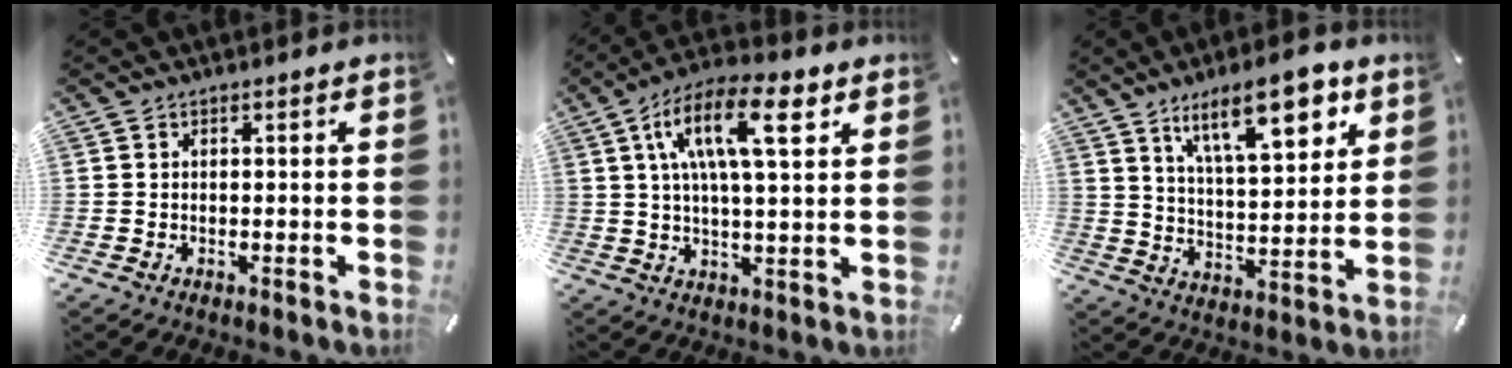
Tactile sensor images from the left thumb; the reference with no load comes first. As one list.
[{"total": 14.0, "force": [5.5, 5.0, 11.9], "torque": [-0.217, 0.002, 0.089]}, {"total": 16.1, "force": [9.4, 6.2, 11.4], "torque": [-0.167, -0.039, 0.152]}]